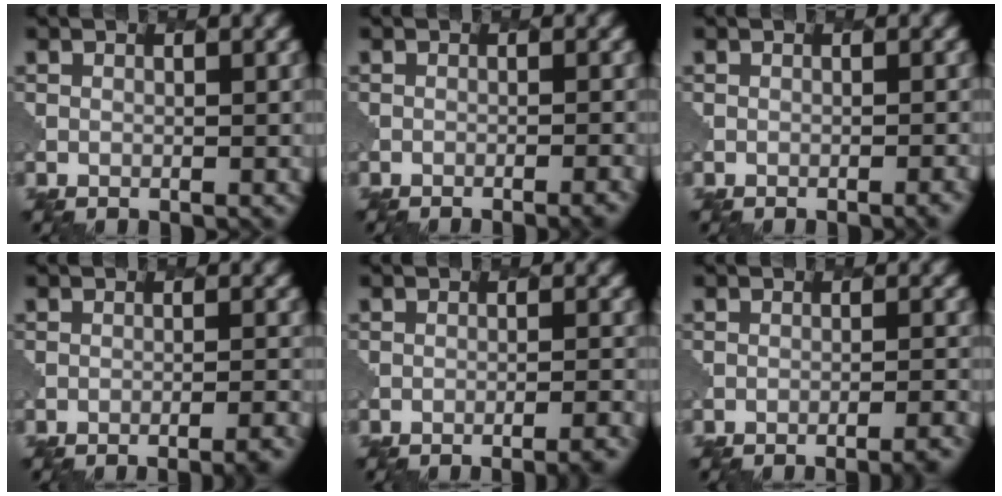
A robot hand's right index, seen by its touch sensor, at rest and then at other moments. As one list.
[{"total": 2.6, "force": [-1.7, 0.7, 1.8], "torque": [-0.011, 0.012, -0.022]}, {"total": 1.4, "force": [-0.7, 0.5, 1.2], "torque": [0.000, 0.006, -0.008]}, {"total": 4.1, "force": [-3.3, 1.0, 2.3], "torque": [-0.013, 0.011, -0.040]}, {"total": 4.5, "force": [-3.6, 1.1, 2.5], "torque": [-0.016, 0.011, -0.044]}, {"total": 4.6, "force": [-3.8, 1.1, 2.3], "torque": [-0.013, 0.013, -0.046]}]